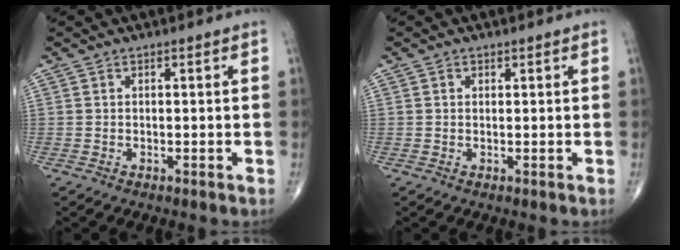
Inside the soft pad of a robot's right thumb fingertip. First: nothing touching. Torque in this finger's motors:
{"motor_torque": [0.06, -0.54, 0.04, 0.13, -0.02]}